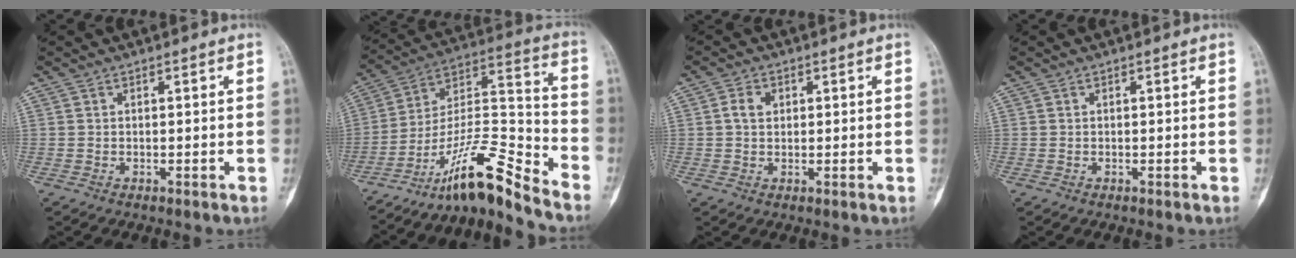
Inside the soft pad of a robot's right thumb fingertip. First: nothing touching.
{"total": 15.0, "force": [-12.4, 1.8, 8.2], "torque": [-0.148, 0.117, -0.222]}
{"total": 2.8, "force": [0.6, 2.1, 1.8], "torque": [-0.028, 0.005, 0.010]}
{"total": 0.0}